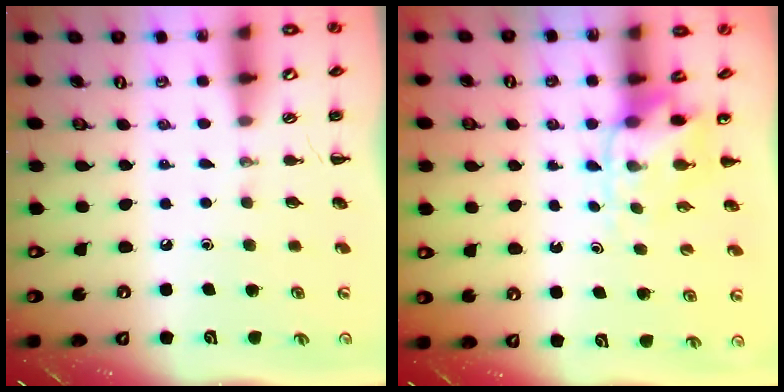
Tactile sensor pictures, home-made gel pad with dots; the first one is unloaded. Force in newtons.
{"total": 4.6, "press": 4.6, "slide": 0.5}